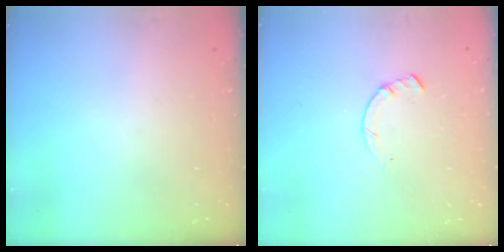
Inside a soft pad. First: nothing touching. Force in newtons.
{"total": 1.4, "press": 1.4, "slide": 0.2}